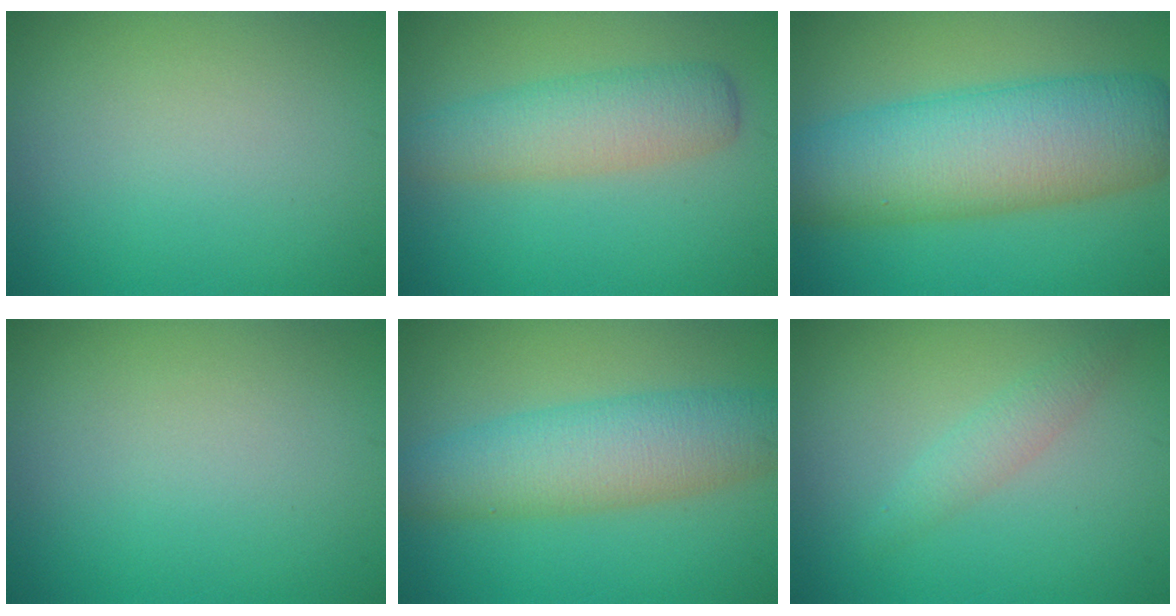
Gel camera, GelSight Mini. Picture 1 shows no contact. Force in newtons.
{"total": 4.2, "press": 4.2, "slide": 0.1}
{"total": 10.2, "press": 10.2, "slide": 0.3}
{"total": 0.0}
{"total": 6.3, "press": 6.3, "slide": 0.1}
{"total": 1.6, "press": 1.6, "slide": 0.2}